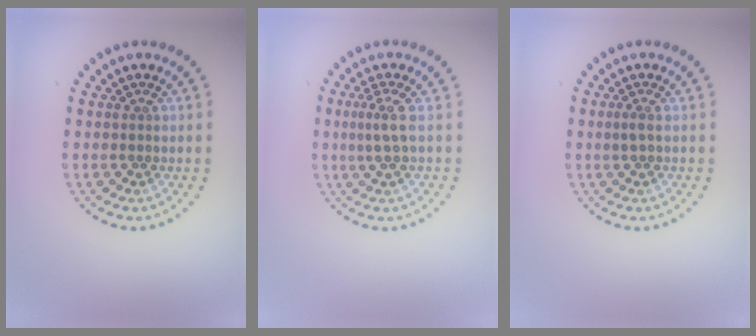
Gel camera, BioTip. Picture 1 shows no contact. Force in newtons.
{"total": 2.3, "press": 1.5, "slide": 1.7}
{"total": 0.8, "press": 0.7, "slide": 0.4}